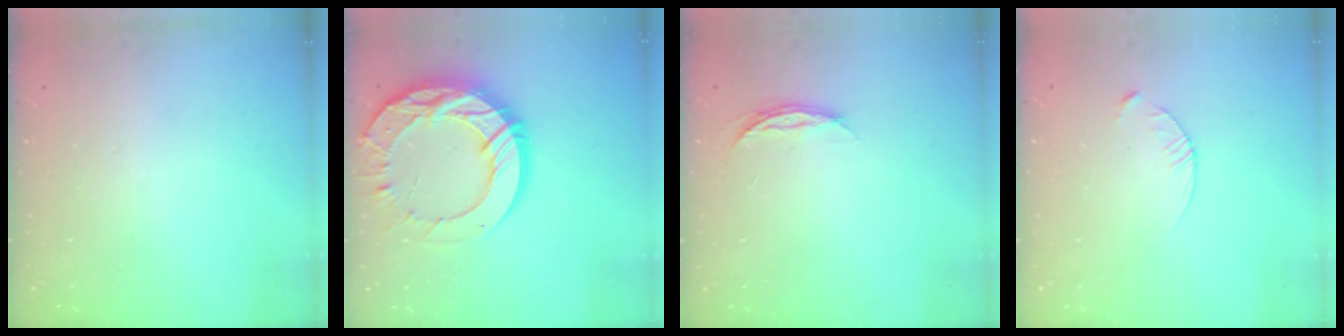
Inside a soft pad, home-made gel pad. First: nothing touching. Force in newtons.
{"total": 25.1, "press": 25.0, "slide": 2.3}
{"total": 4.2, "press": 4.1, "slide": 0.5}
{"total": 3.4, "press": 3.4, "slide": 0.4}